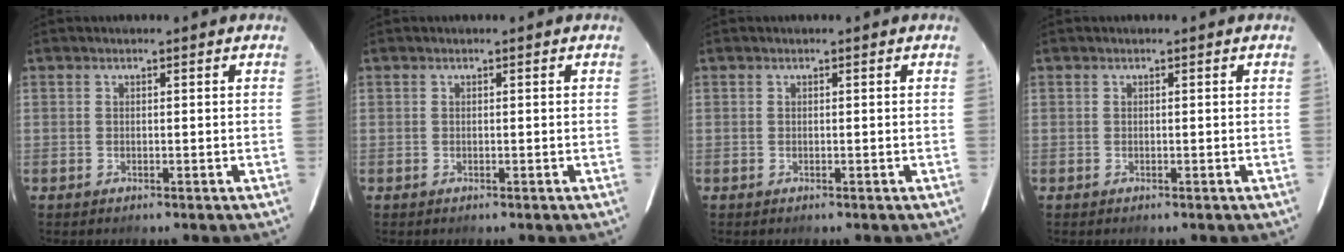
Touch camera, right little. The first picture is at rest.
{"total": 0.0}
{"total": 0.0}
{"total": 0.0}